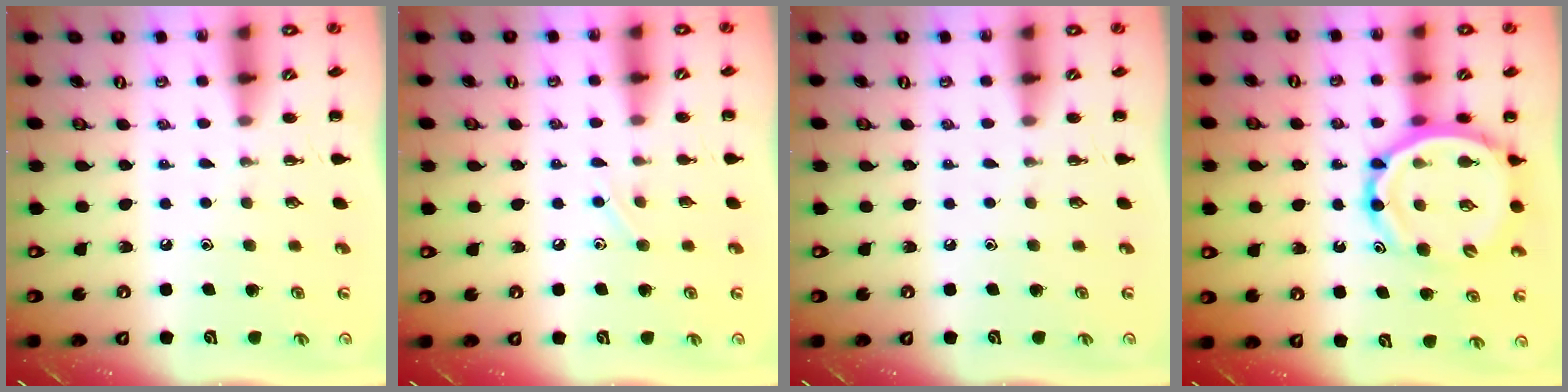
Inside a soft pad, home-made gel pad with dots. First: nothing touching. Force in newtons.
{"total": 4.5, "press": 4.3, "slide": 1.1}
{"total": 0.0}
{"total": 14.7, "press": 14.1, "slide": 4.2}